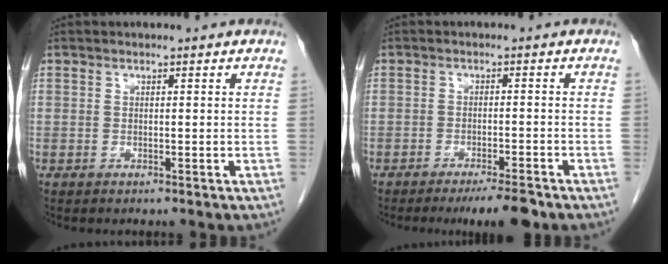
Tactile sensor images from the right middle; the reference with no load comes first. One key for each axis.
{"total": 5.1, "fx": -4.0, "fy": 0.4, "fz": 3.2, "tx": -0.042, "ty": -0.009, "tz": -0.060}